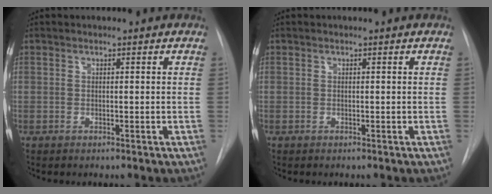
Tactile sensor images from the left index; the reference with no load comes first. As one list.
[{"total": 0.0}]